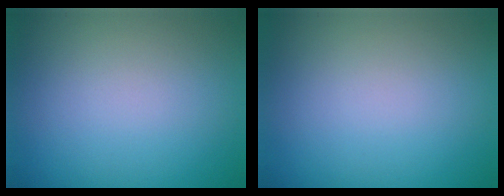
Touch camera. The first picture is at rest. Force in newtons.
{"total": 0.0}